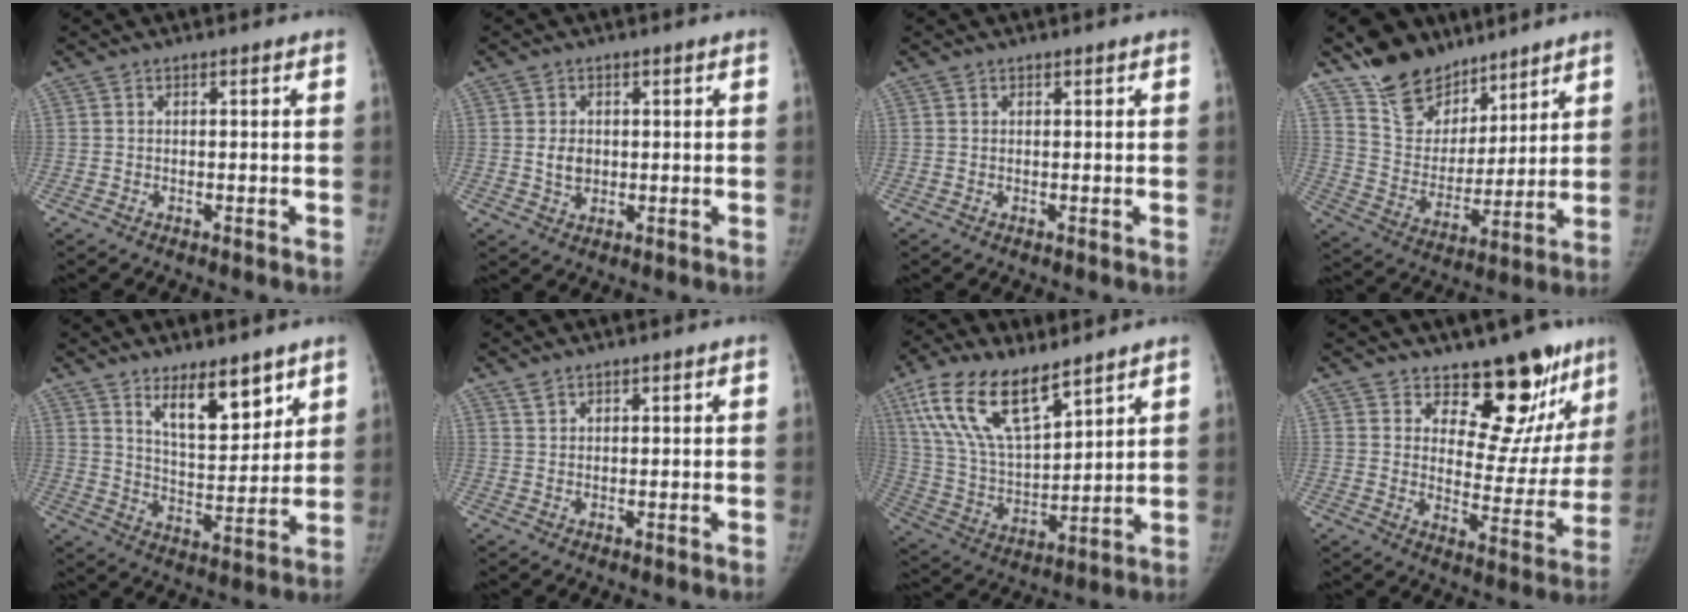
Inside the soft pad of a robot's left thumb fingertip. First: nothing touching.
{"total": 3.7, "force": [0.3, 3.0, 2.1], "torque": [-0.022, -0.003, 0.011]}
{"total": 0.0}
{"total": 17.2, "force": [12.8, 10.1, 5.5], "torque": [-0.042, -0.069, 0.232]}
{"total": 11.3, "force": [7.5, 4.4, 7.3], "torque": [-0.086, -0.062, 0.130]}
{"total": 1.7, "force": [1.4, 0.9, 0.4], "torque": [0.002, -0.003, 0.026]}
{"total": 18.8, "force": [11.4, 7.9, 12.7], "torque": [-0.224, -0.043, 0.226]}
{"total": 16.0, "force": [12.2, 7.2, 7.3], "torque": [-0.035, -0.107, 0.163]}